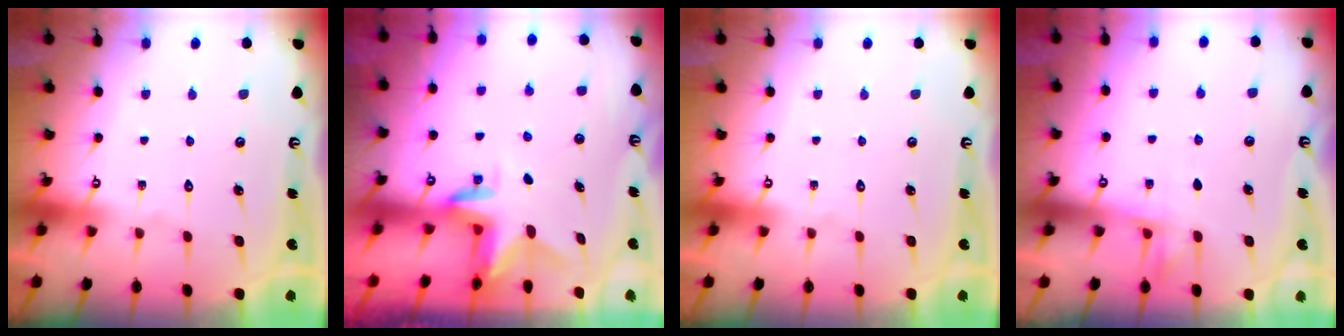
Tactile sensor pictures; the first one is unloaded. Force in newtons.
{"total": 2.9, "press": 2.9, "slide": 0.3}
{"total": 0.0}
{"total": 5.2, "press": 5.0, "slide": 1.4}